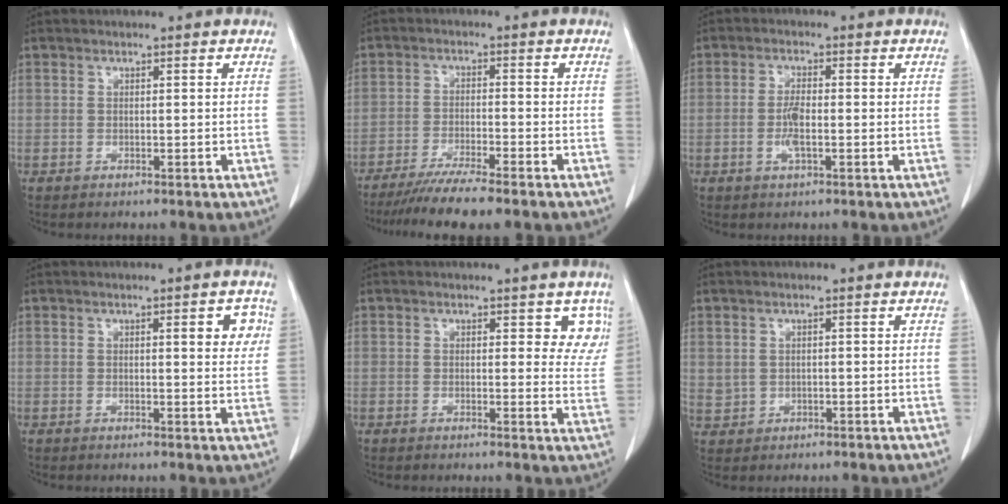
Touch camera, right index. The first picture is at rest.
{"total": 7.4, "force": [-6.1, -0.4, 4.0], "torque": [-0.063, -0.022, -0.103]}
{"total": 3.5, "force": [-0.8, 0.9, 3.3], "torque": [-0.071, -0.002, -0.015]}
{"total": 4.1, "force": [1.5, 1.1, 3.7], "torque": [-0.039, -0.002, 0.016]}
{"total": 4.8, "force": [3.0, 2.6, 2.8], "torque": [-0.004, -0.009, 0.019]}
{"total": 1.8, "force": [0.4, 1.7, 0.7], "torque": [-0.015, 0.002, 0.015]}